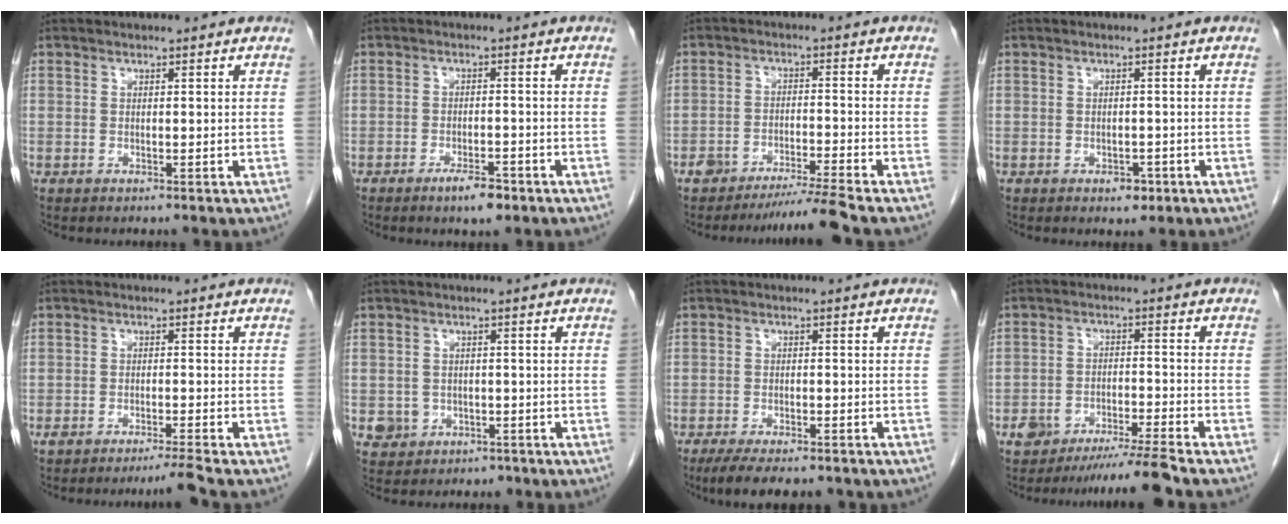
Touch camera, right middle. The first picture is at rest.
{"total": 3.9, "force": [-2.6, 1.0, 2.7], "torque": [-0.048, 0.000, -0.039]}
{"total": 5.6, "force": [-4.9, -1.6, 2.2], "torque": [-0.034, -0.015, -0.087]}
{"total": 2.1, "force": [-1.2, 1.2, 1.2], "torque": [-0.014, 0.003, -0.010]}
{"total": 3.4, "force": [-2.8, -1.3, 1.3], "torque": [-0.026, -0.011, -0.051]}
{"total": 3.6, "force": [-1.4, 3.3, 0.5], "torque": [-0.006, 0.010, -0.014]}
{"total": 9.0, "force": [-7.0, 2.7, 4.9], "torque": [-0.071, -0.010, -0.099]}
{"total": 6.3, "force": [-5.5, -1.2, 2.9], "torque": [-0.043, -0.016, -0.097]}